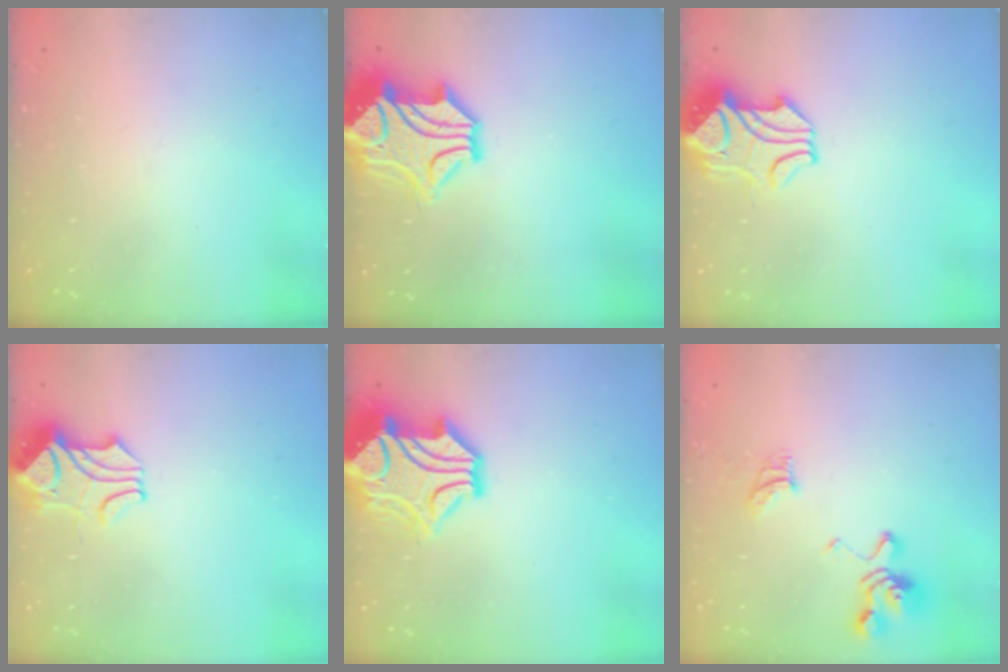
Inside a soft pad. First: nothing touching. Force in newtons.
{"total": 2.8, "press": 2.4, "slide": 1.3}
{"total": 5.2, "press": 5.1, "slide": 1.0}
{"total": 2.2, "press": 1.8, "slide": 1.2}
{"total": 9.2, "press": 8.9, "slide": 2.3}
{"total": 8.6, "press": 8.4, "slide": 1.5}